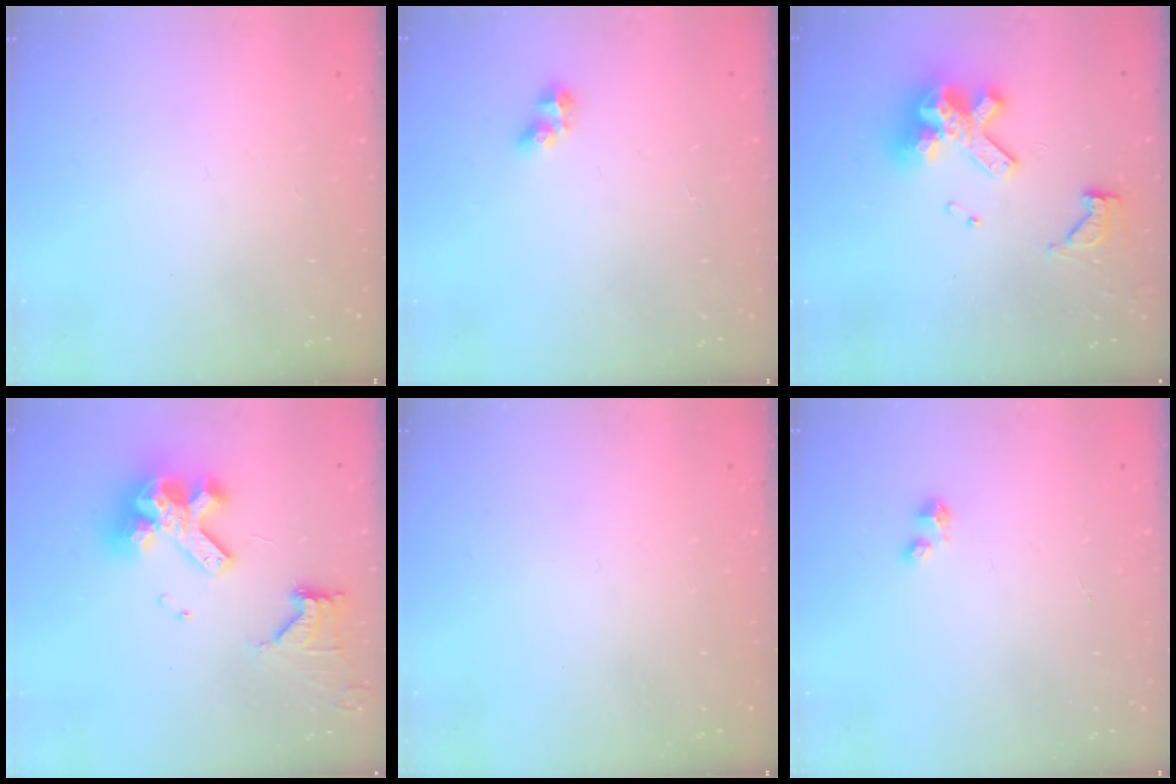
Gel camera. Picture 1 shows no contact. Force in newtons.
{"total": 3.8, "press": 3.8, "slide": 0.4}
{"total": 13.5, "press": 13.4, "slide": 1.5}
{"total": 16.0, "press": 15.9, "slide": 1.8}
{"total": 0.0}
{"total": 2.4, "press": 2.4, "slide": 0.1}